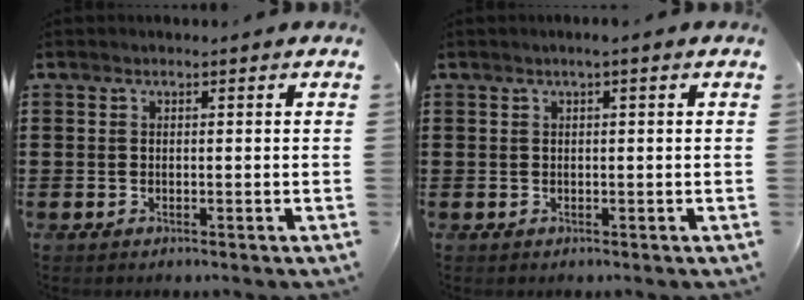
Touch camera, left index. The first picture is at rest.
{"total": 0.8, "force": [0.2, -0.1, 0.8], "torque": [-0.013, -0.003, 0.004]}